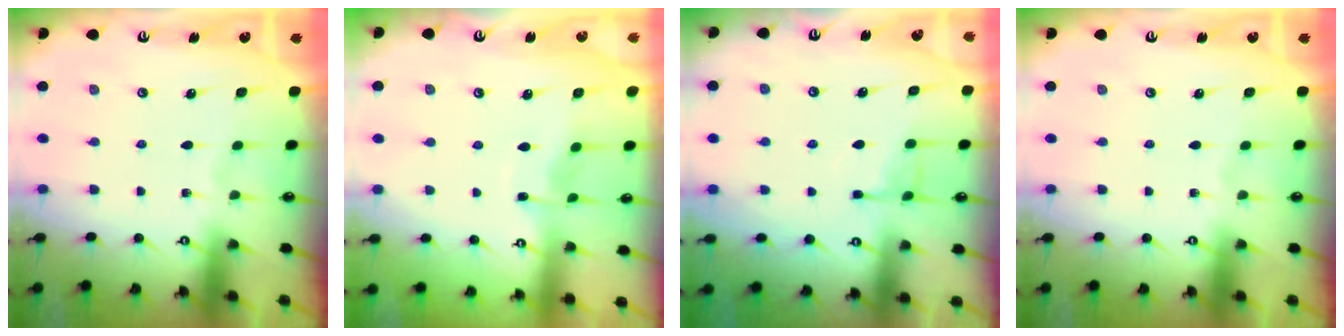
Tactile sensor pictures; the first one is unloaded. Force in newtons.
{"total": 4.3, "press": 4.2, "slide": 0.6}
{"total": 5.6, "press": 5.6, "slide": 0.8}
{"total": 0.0}